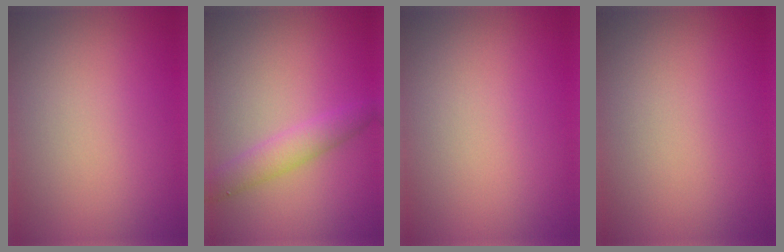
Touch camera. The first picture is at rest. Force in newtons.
{"total": 2.8, "press": 2.8, "slide": 0.2}
{"total": 0.0}
{"total": 0.0}